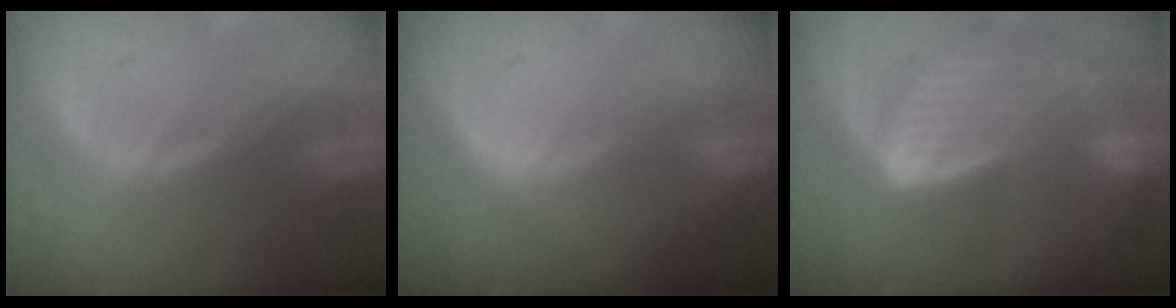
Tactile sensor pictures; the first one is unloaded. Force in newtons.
{"total": 0.8, "press": 0.5, "slide": 0.7}
{"total": 8.2, "press": 7.5, "slide": 3.4}